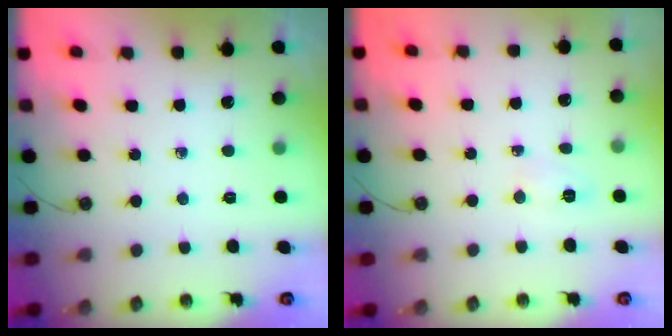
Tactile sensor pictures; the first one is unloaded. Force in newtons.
{"total": 4.0, "press": 3.9, "slide": 0.5}